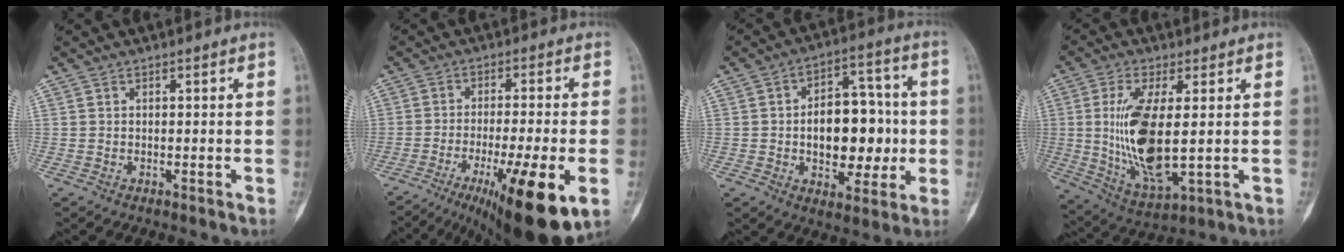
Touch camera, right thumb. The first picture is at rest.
{"total": 17.2, "force": [-7.7, 3.4, 15.0], "torque": [-0.222, 0.008, -0.113]}
{"total": 16.4, "force": [-1.1, 10.1, 12.8], "torque": [-0.145, 0.028, -0.011]}
{"total": 15.1, "force": [0.6, 5.3, 14.1], "torque": [-0.289, -0.023, 0.027]}